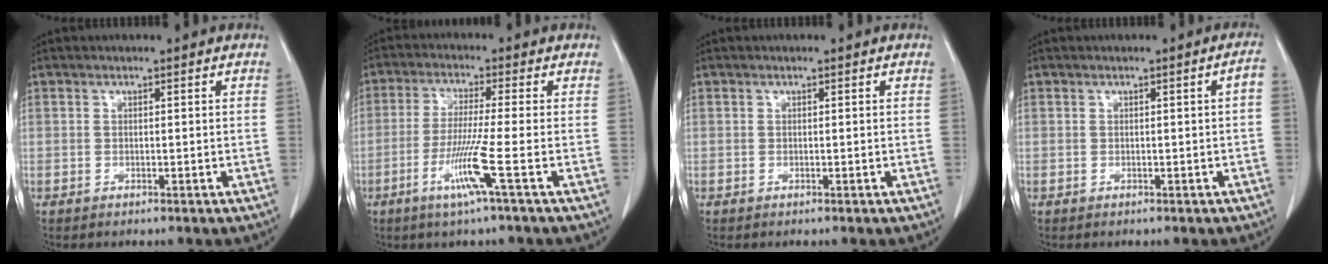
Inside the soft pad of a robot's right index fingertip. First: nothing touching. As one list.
[{"total": 7.4, "force": [-3.0, -1.6, 6.6], "torque": [-0.130, -0.022, -0.065]}, {"total": 0.0}, {"total": 1.5, "force": [-0.2, 0.0, 1.5], "torque": [-0.012, 0.002, -0.002]}]